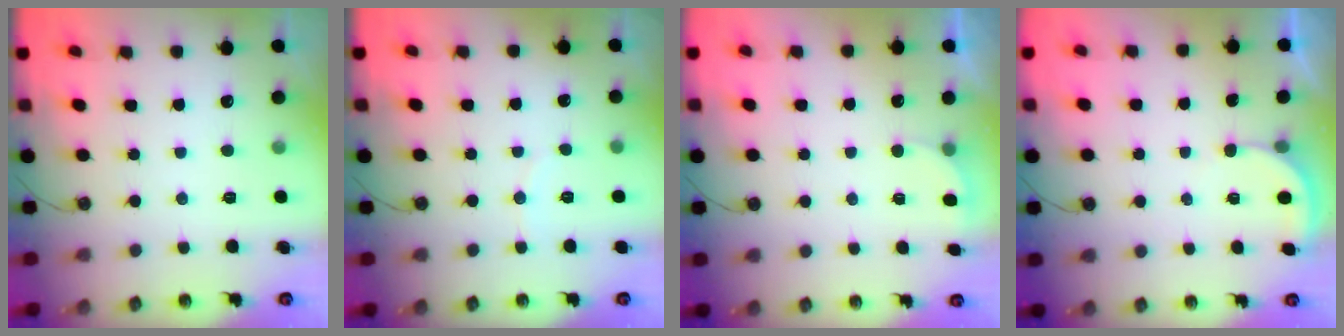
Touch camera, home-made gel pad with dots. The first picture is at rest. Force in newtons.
{"total": 2.6, "press": 2.6, "slide": 0.3}
{"total": 2.2, "press": 2.0, "slide": 1.0}
{"total": 2.3, "press": 2.3, "slide": 0.2}